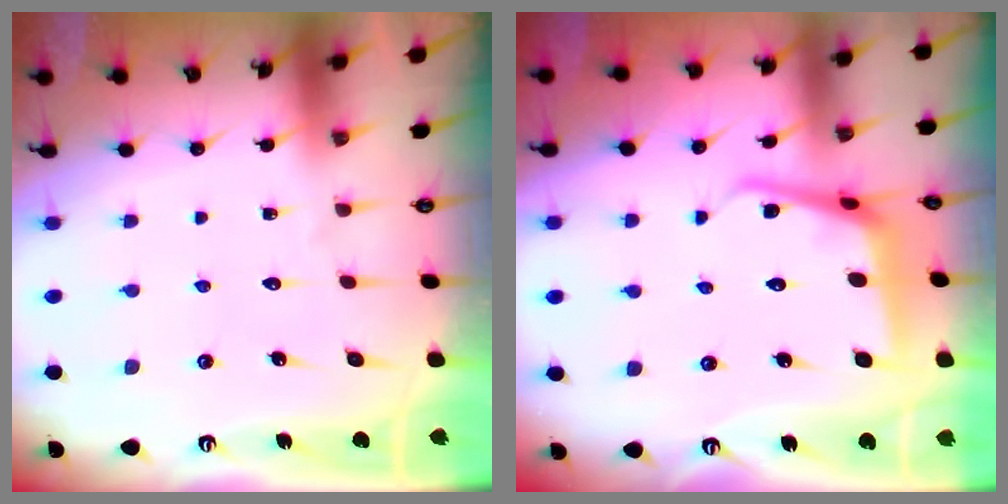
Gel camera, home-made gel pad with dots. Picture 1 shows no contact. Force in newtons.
{"total": 10.1, "press": 10.1, "slide": 1.0}